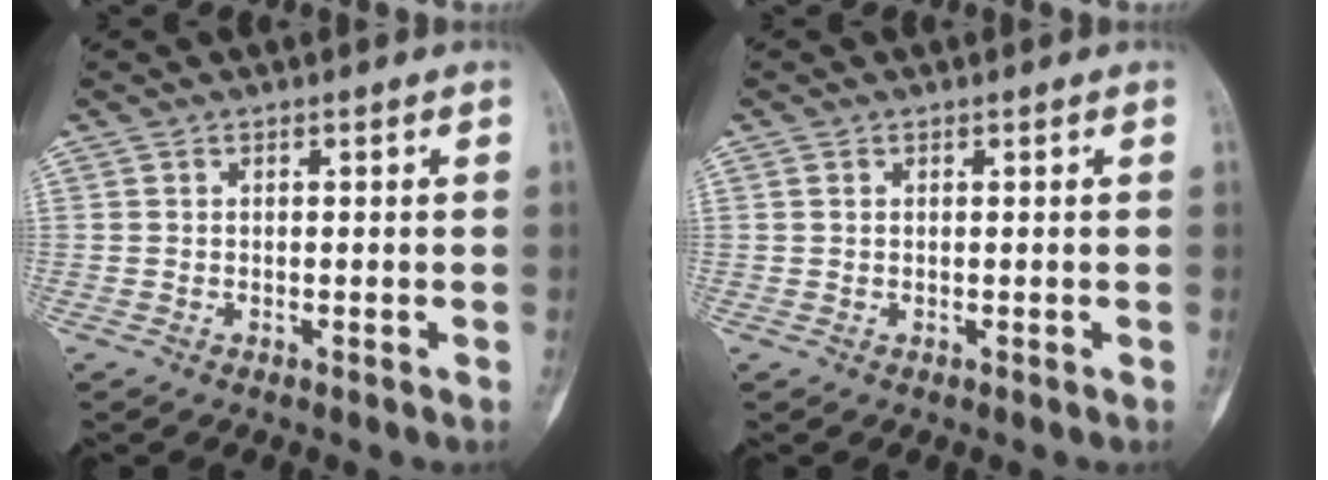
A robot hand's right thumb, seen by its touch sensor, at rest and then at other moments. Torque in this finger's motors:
{"motor_torque": [-0.26, 0.15, 0.28, 0.12, -0.06]}